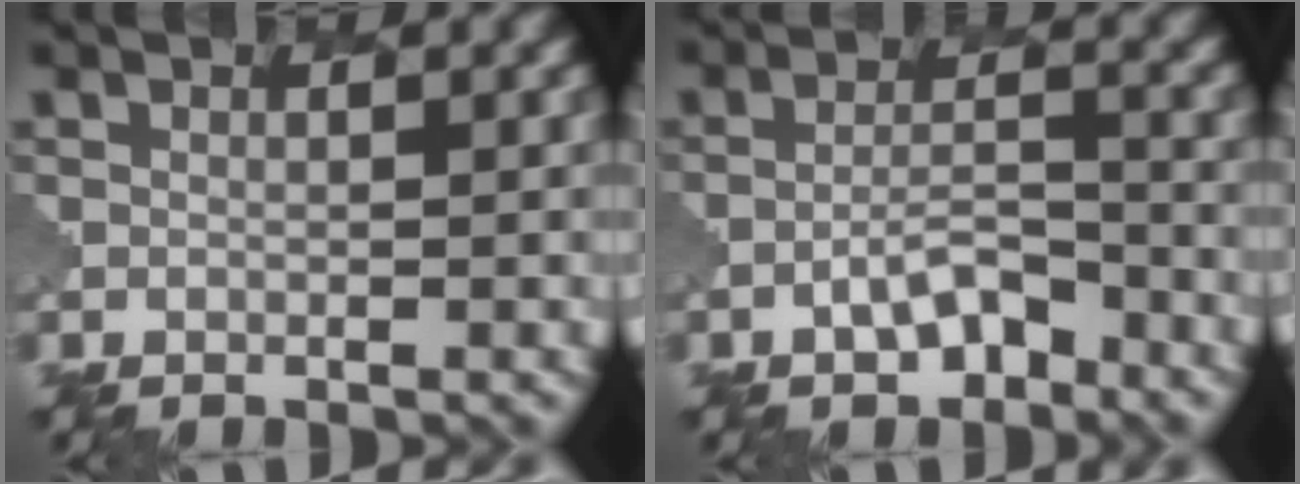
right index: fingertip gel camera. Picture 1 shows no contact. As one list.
[{"total": 3.2, "force": [-2.0, 1.3, 2.1], "torque": [-0.039, 0.008, -0.039]}]